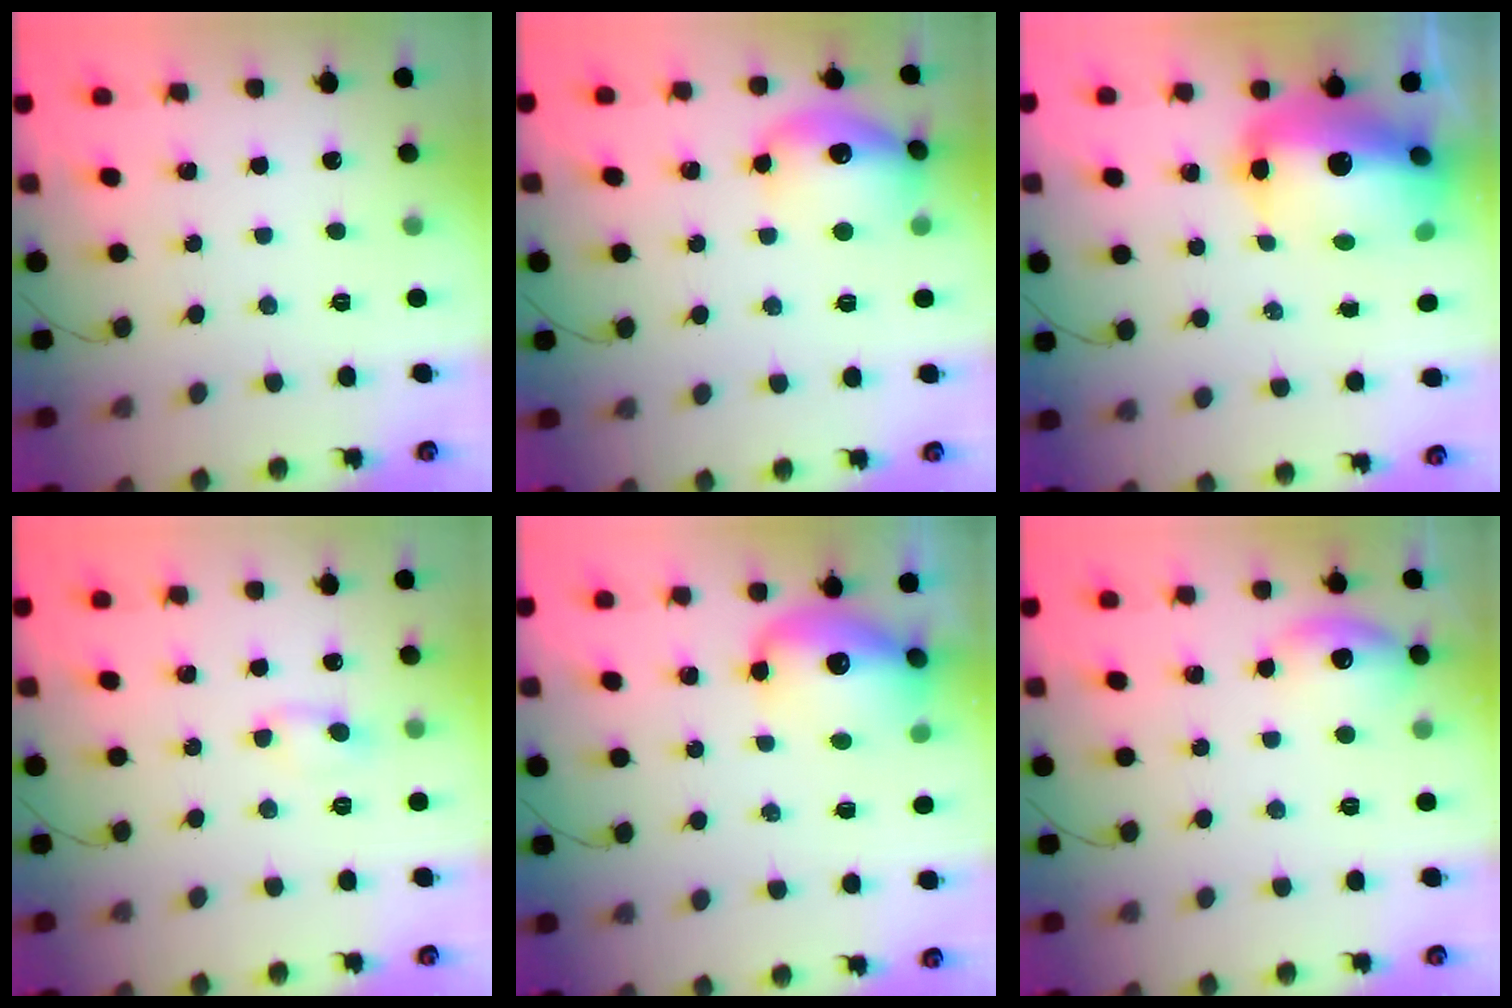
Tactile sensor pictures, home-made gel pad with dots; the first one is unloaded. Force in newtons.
{"total": 16.2, "press": 16.2, "slide": 1.5}
{"total": 17.4, "press": 16.9, "slide": 4.3}
{"total": 2.5, "press": 2.4, "slide": 0.8}
{"total": 13.9, "press": 13.6, "slide": 3.2}
{"total": 9.2, "press": 9.2, "slide": 1.3}